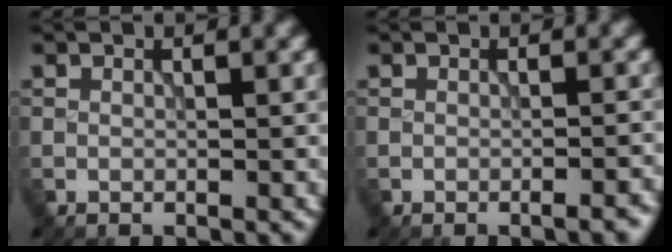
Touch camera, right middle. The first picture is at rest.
{"total": 1.7, "force": [-0.8, 0.5, 1.3], "torque": [-0.010, 0.001, -0.015]}